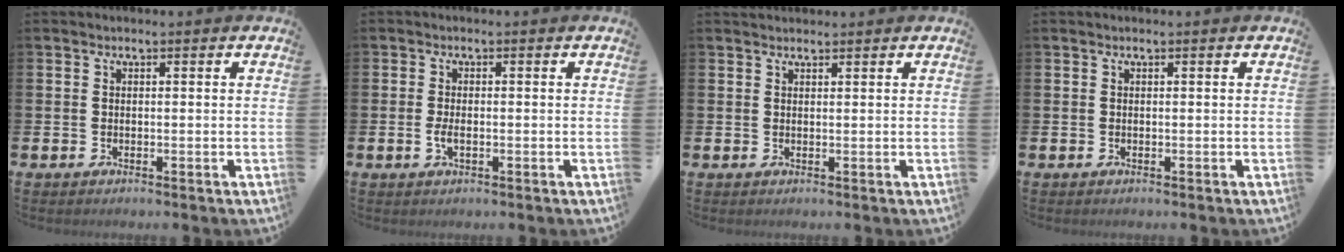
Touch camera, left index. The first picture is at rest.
{"total": 1.6, "force": [-0.3, 0.7, 1.5], "torque": [-0.022, -0.002, -0.007]}
{"total": 1.2, "force": [1.1, 0.3, 0.1], "torque": [0.010, -0.002, 0.018]}
{"total": 0.0}